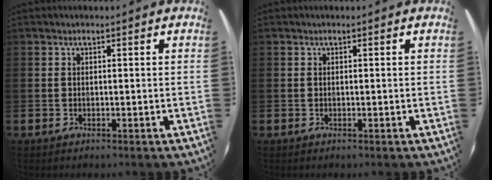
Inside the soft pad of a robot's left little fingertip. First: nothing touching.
{"total": 0.0}